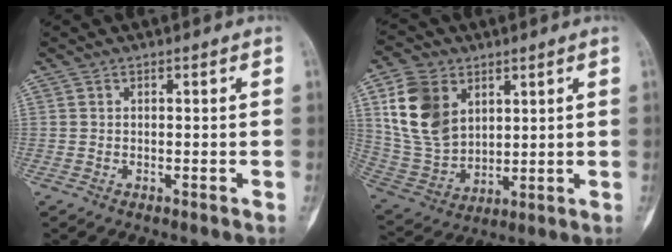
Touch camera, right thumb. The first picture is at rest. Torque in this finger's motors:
{"motor_torque": [0.40, 1.47, 0.55, -0.06, 0.14]}